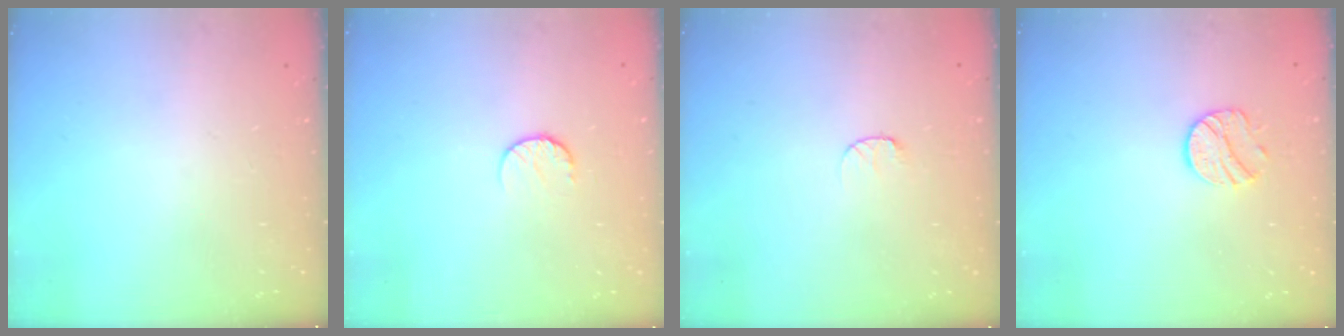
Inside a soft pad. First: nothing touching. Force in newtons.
{"total": 6.5, "press": 6.5, "slide": 0.6}
{"total": 5.4, "press": 5.4, "slide": 0.6}
{"total": 8.8, "press": 8.8, "slide": 0.2}